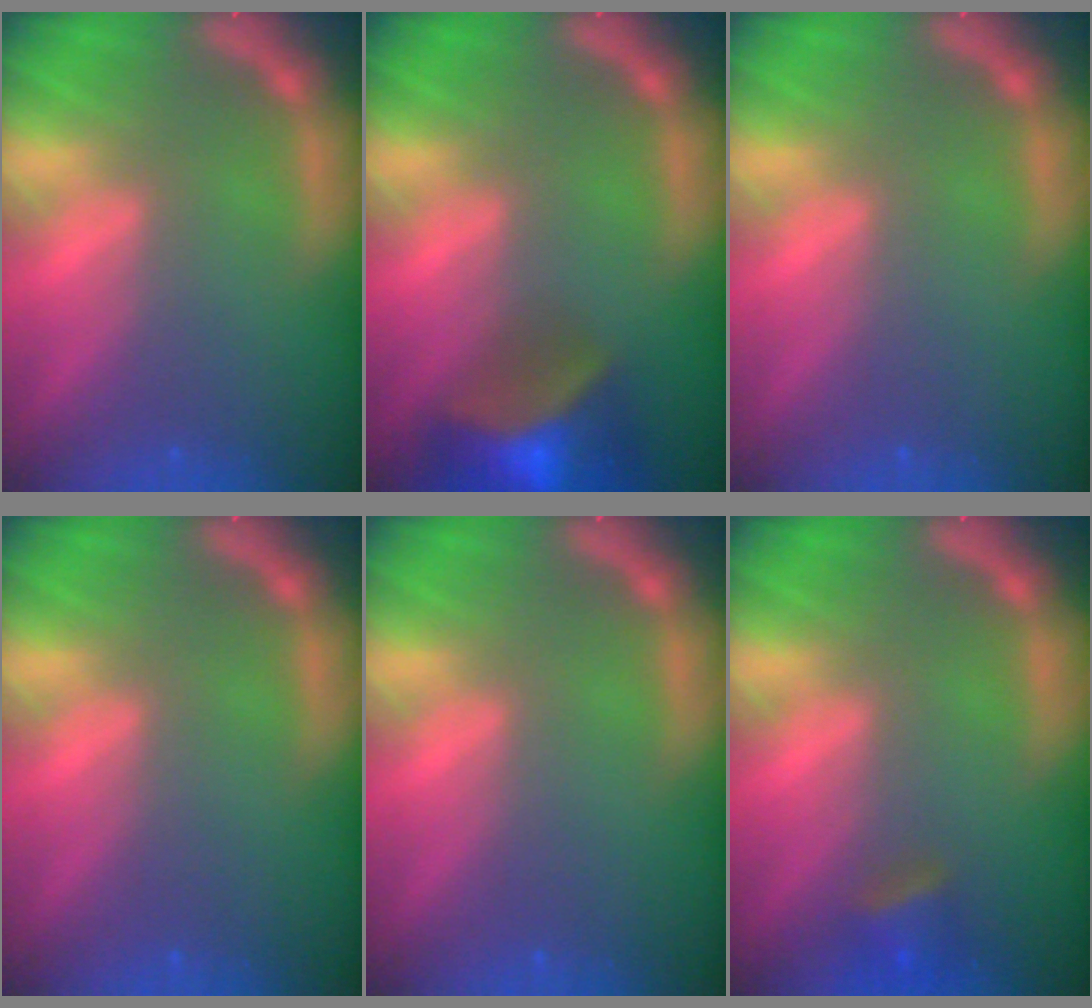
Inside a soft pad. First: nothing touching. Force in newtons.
{"total": 9.5}
{"total": 0.0}
{"total": 0.0}
{"total": 0.0}
{"total": 2.4}